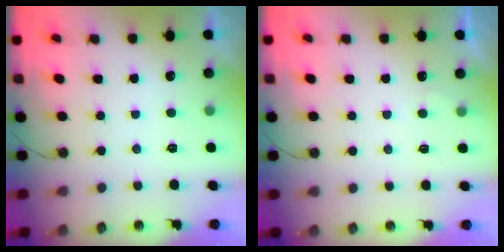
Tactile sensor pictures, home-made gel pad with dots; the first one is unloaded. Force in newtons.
{"total": 2.8, "press": 2.8, "slide": 0.3}